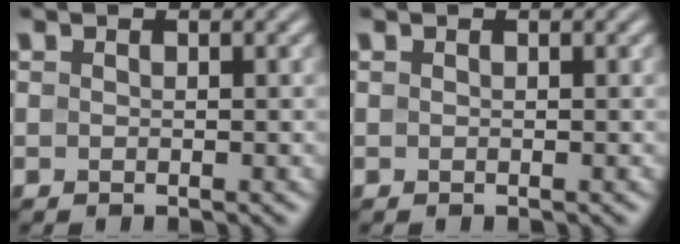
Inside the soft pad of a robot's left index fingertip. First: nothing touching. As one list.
[{"total": 0.0}]